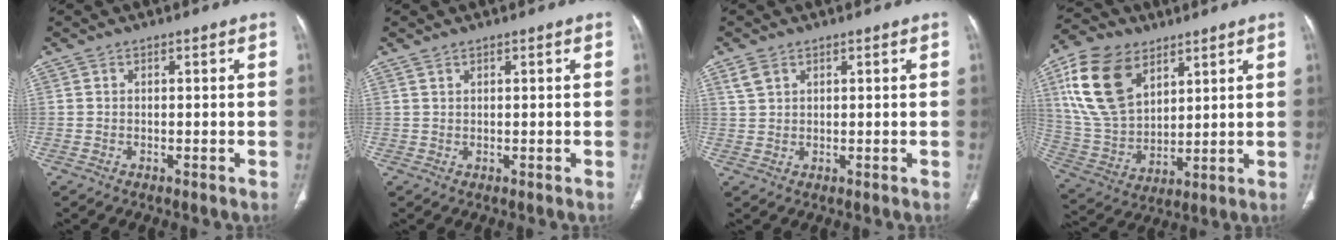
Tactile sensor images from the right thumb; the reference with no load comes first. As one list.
[{"total": 0.6, "force": [0.6, 0.0, 0.0], "torque": [-0.001, -0.002, 0.014]}, {"total": 2.6, "force": [1.6, 1.6, 1.3], "torque": [-0.028, 0.002, 0.041]}, {"total": 18.0, "force": [8.3, 11.0, 11.5], "torque": [-0.205, -0.021, 0.169]}]